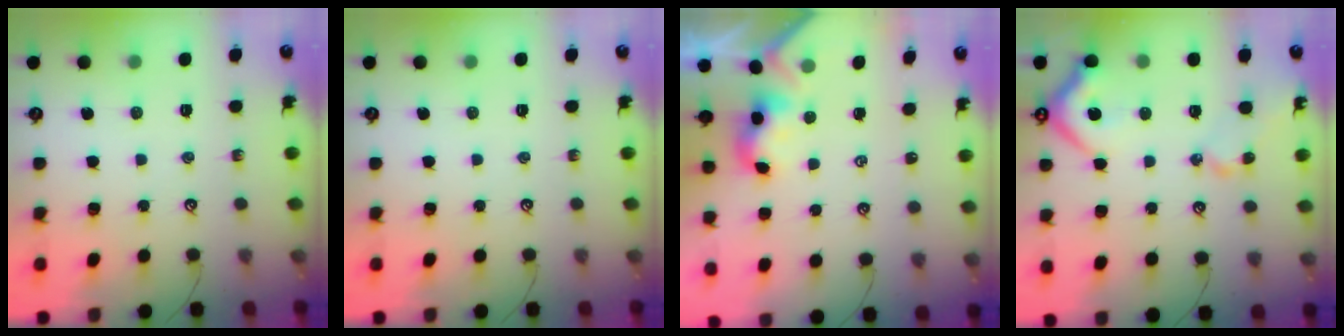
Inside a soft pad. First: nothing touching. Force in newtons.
{"total": 0.0}
{"total": 2.4, "press": 2.4, "slide": 0.2}
{"total": 11.3, "press": 11.1, "slide": 1.5}